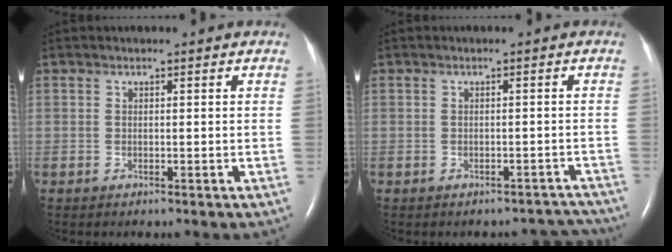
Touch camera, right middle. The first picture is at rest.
{"total": 4.2, "force": [-3.9, 1.6, -0.4], "torque": [0.017, 0.017, -0.036]}